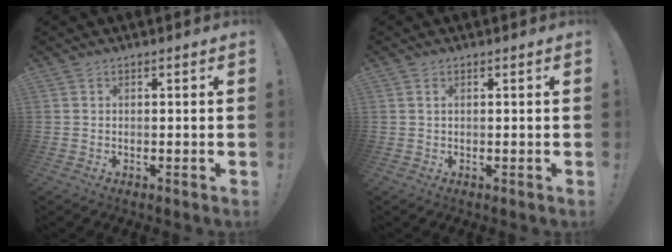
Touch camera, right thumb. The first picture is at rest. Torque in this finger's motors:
{"motor_torque": [-0.39, 0.22, 0.05, -0.03, -0.01]}